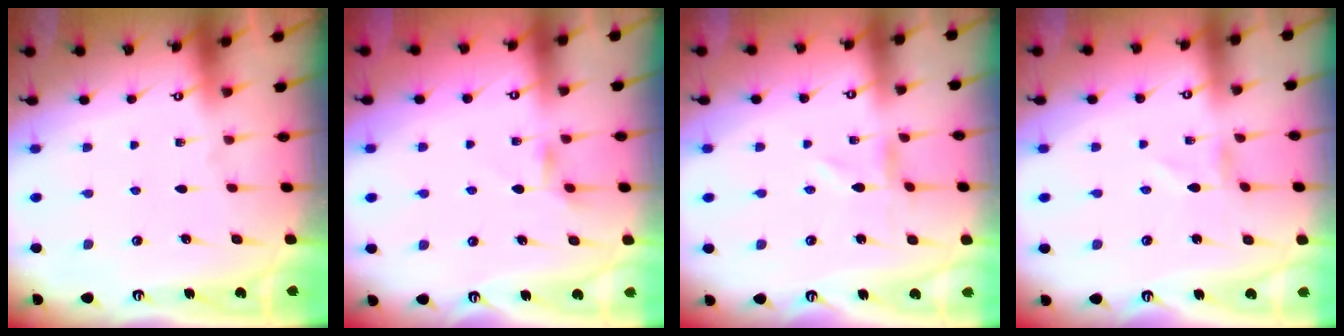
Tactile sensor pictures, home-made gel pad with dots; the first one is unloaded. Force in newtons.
{"total": 2.9, "press": 2.9, "slide": 0.4}
{"total": 0.6, "press": 0.6, "slide": 0.1}
{"total": 0.9, "press": 0.9, "slide": 0.1}